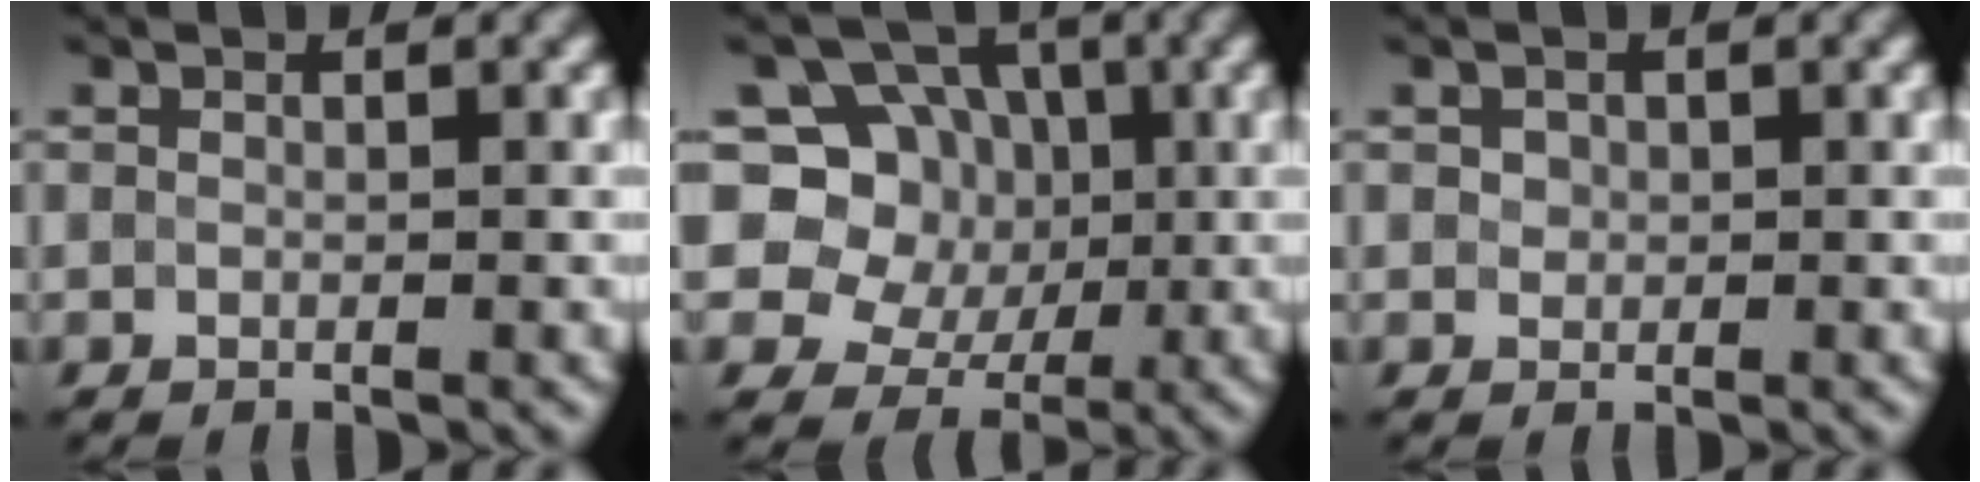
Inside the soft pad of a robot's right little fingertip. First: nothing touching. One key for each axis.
{"total": 8.5, "fx": 1.3, "fy": 7.6, "fz": 3.5, "tx": -0.056, "ty": 0.025, "tz": -0.017}
{"total": 0.9, "fx": 0.2, "fy": 0.9, "fz": 0.3, "tx": 0.000, "ty": -0.003, "tz": 0.004}